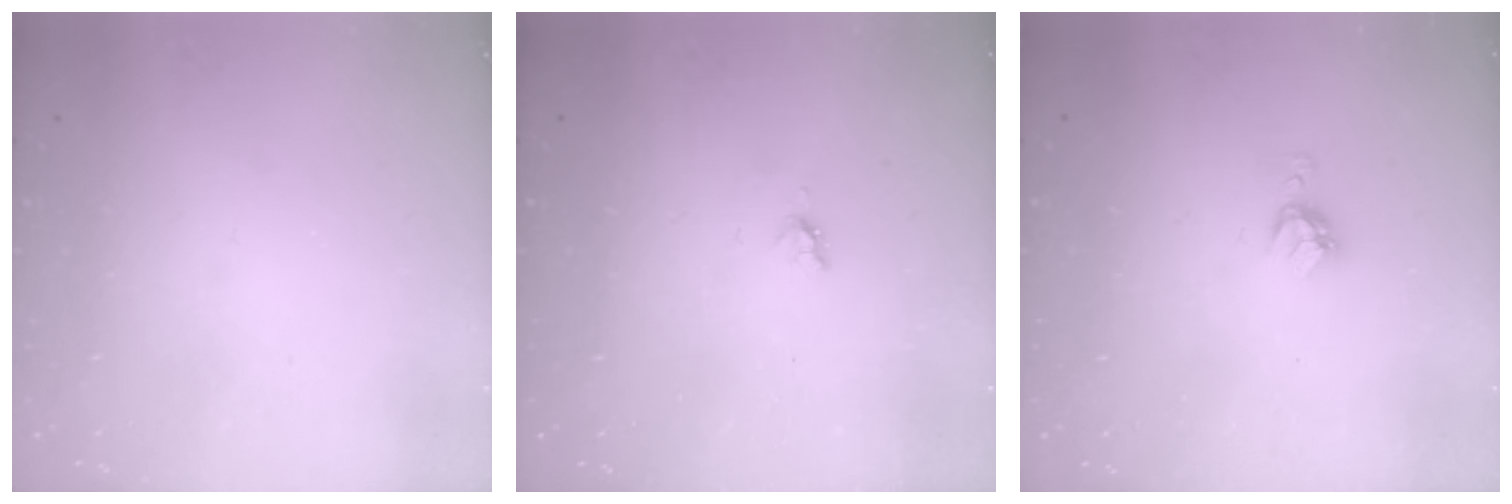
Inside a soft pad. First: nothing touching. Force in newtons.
{"total": 2.4, "press": 2.4, "slide": 0.4}
{"total": 3.2, "press": 3.1, "slide": 0.4}